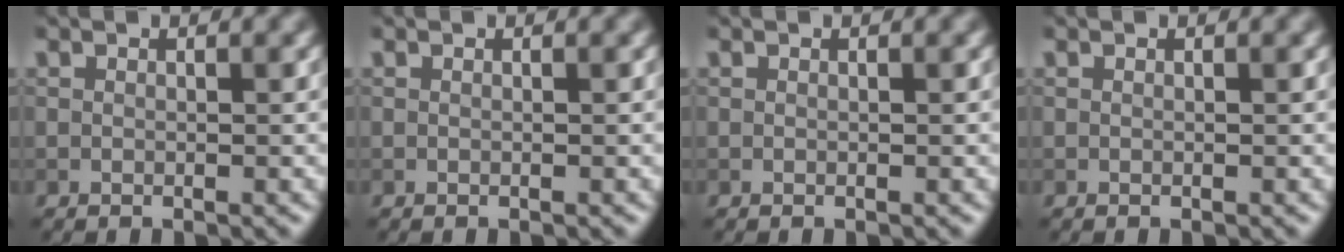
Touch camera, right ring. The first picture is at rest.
{"total": 0.0}
{"total": 0.0}
{"total": 0.0}